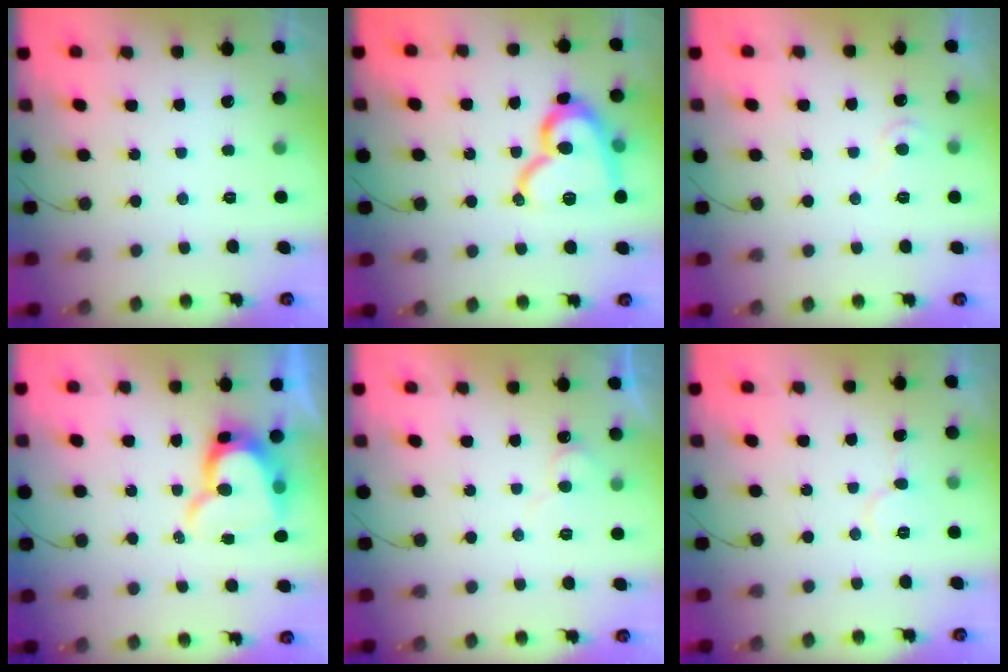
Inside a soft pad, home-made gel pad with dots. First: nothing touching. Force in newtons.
{"total": 17.0, "press": 17.0, "slide": 1.4}
{"total": 5.3, "press": 5.2, "slide": 0.6}
{"total": 12.6, "press": 12.5, "slide": 1.4}
{"total": 7.5, "press": 7.5, "slide": 0.8}
{"total": 5.2, "press": 5.2, "slide": 0.3}